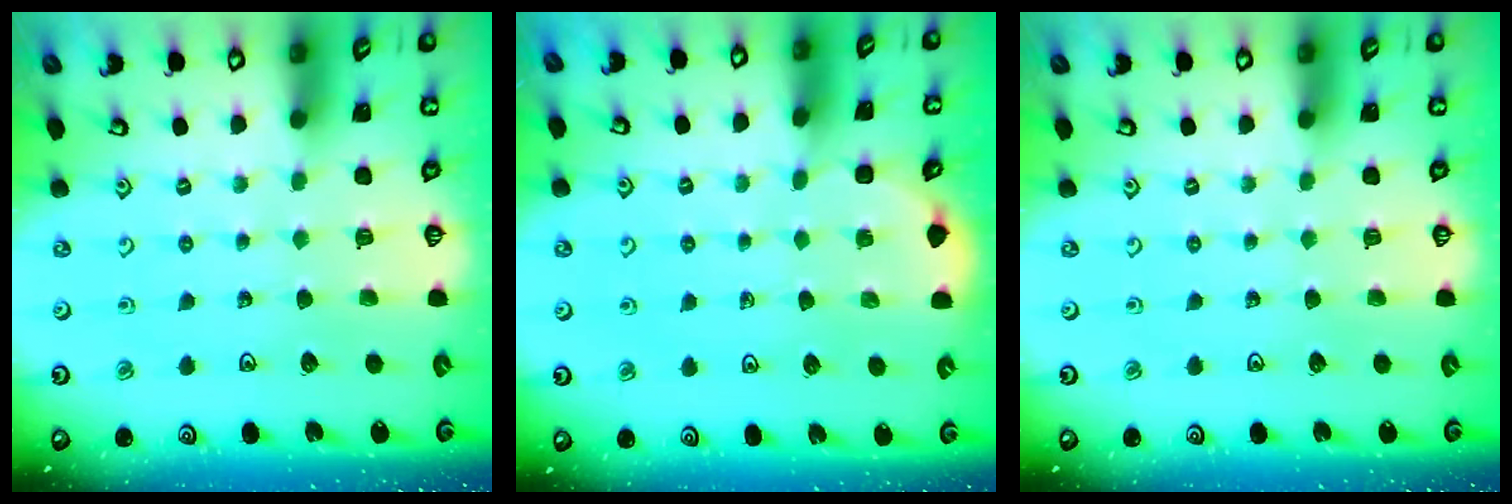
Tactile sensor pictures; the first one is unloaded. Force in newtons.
{"total": 1.8, "press": 1.8, "slide": 0.1}
{"total": 0.0}